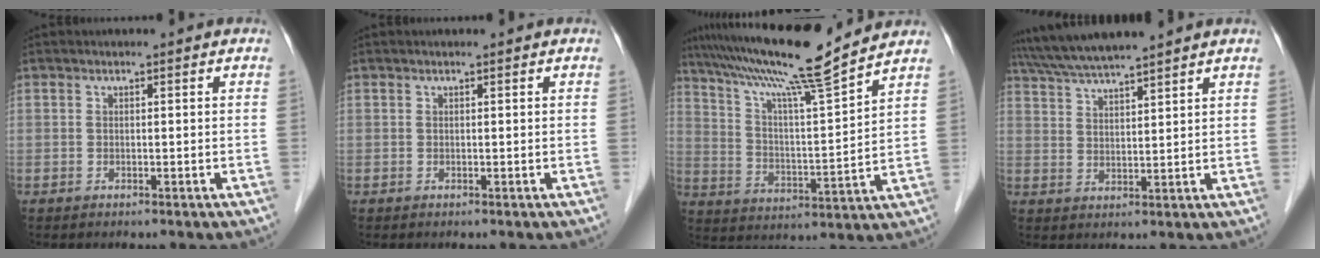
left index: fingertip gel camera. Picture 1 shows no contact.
{"total": 0.0}
{"total": 16.2, "force": [13.8, -1.1, 8.3], "torque": [-0.151, 0.005, 0.228]}
{"total": 9.4, "force": [8.5, -0.7, 4.0], "torque": [-0.076, 0.029, 0.146]}